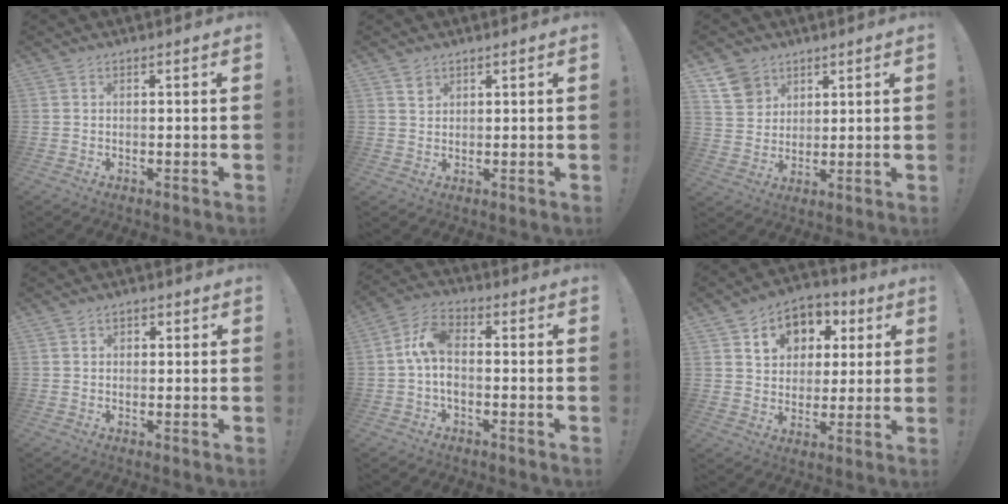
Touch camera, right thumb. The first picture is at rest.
{"total": 2.3, "force": [1.5, 1.6, 0.5], "torque": [0.009, -0.011, 0.026]}
{"total": 8.4, "force": [5.3, 6.4, 1.4], "torque": [-0.020, -0.035, 0.106]}
{"total": 1.5, "force": [0.0, 1.4, 0.8], "torque": [0.000, 0.000, -0.004]}
{"total": 8.1, "force": [-0.8, 4.9, 6.4], "torque": [-0.135, 0.009, -0.009]}
{"total": 11.3, "force": [4.6, 9.2, 4.8], "torque": [-0.066, -0.021, 0.088]}